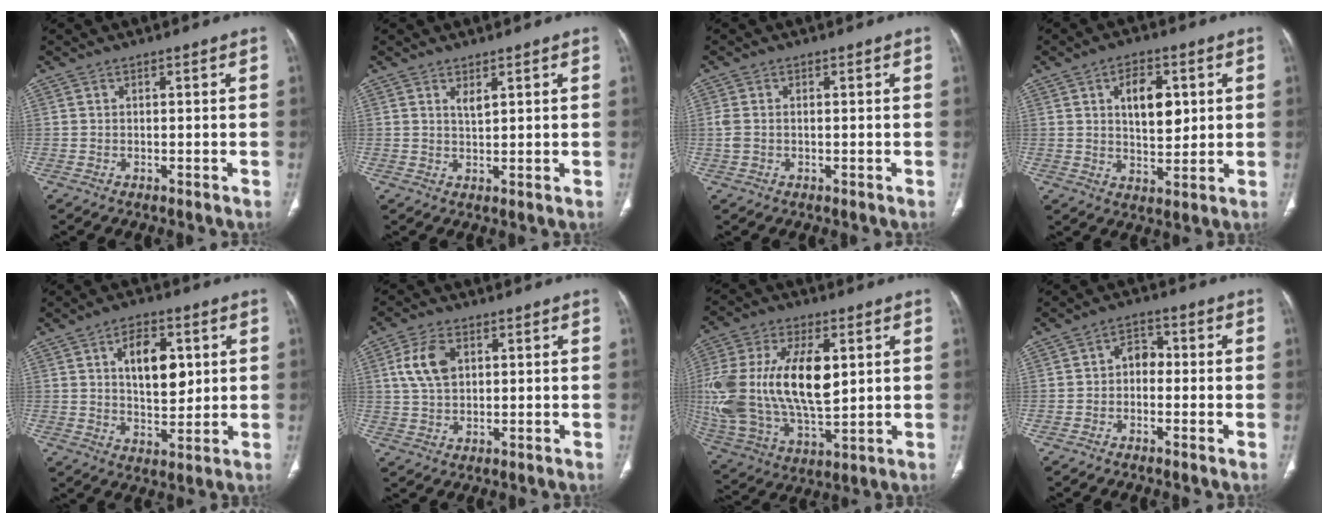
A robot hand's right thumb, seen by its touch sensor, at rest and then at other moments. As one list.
[{"total": 1.7, "force": [1.3, 0.3, 1.0], "torque": [-0.016, -0.011, 0.024]}, {"total": 2.6, "force": [0.0, 1.7, 1.9], "torque": [-0.064, 0.009, 0.002]}, {"total": 9.0, "force": [2.5, 5.0, 7.0], "torque": [-0.079, -0.016, 0.042]}, {"total": 10.7, "force": [3.0, 6.0, 8.4], "torque": [-0.095, -0.018, 0.050]}, {"total": 7.2, "force": [2.2, 4.5, 5.2], "torque": [-0.102, 0.001, 0.044]}, {"total": 25.7, "force": [3.6, 13.6, 21.6], "torque": [-0.456, -0.013, 0.070]}, {"total": 3.7, "force": [-0.5, 2.7, 2.5], "torque": [-0.020, 0.018, -0.024]}]